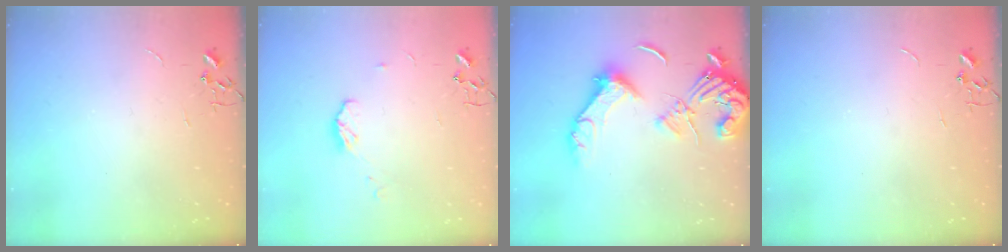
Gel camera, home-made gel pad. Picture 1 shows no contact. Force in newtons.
{"total": 6.5, "press": 6.4, "slide": 0.4}
{"total": 16.7, "press": 16.5, "slide": 2.9}
{"total": 0.0}